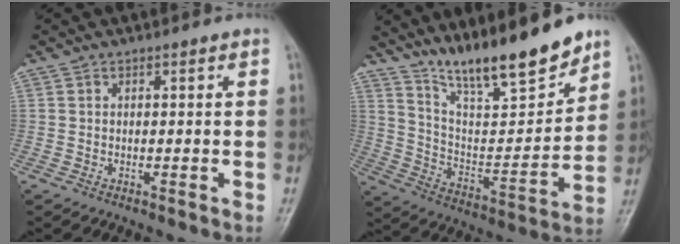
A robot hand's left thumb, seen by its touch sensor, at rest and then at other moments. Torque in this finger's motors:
{"motor_torque": [0.67, 0.15, 1.45, -1.31, 0.27]}